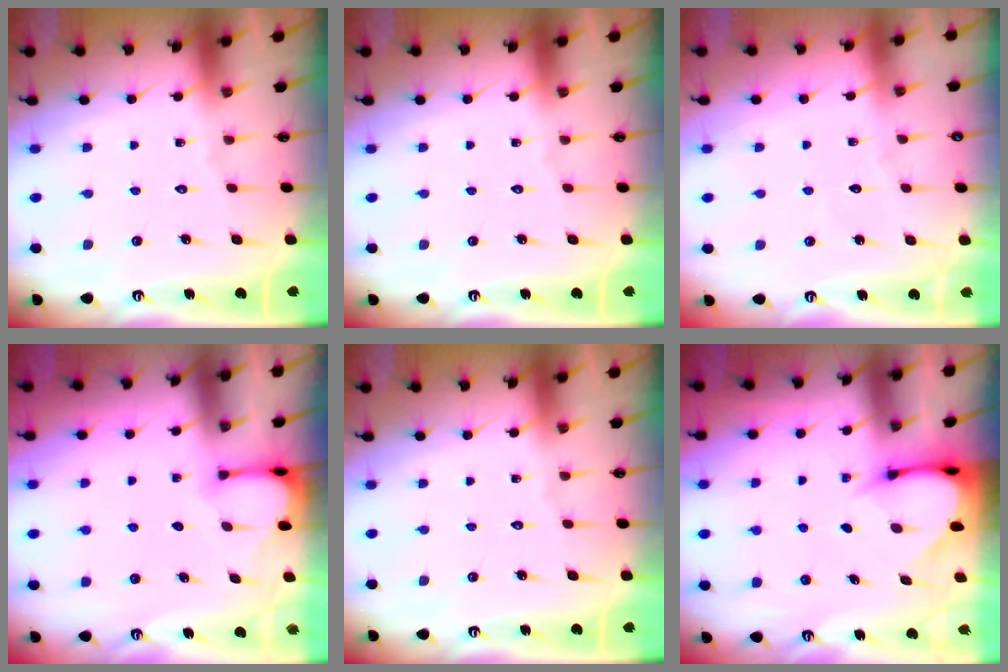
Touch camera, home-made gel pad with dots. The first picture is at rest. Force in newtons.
{"total": 0.0}
{"total": 2.1, "press": 2.1, "slide": 0.3}
{"total": 2.6, "press": 2.6, "slide": 0.3}
{"total": 0.0}
{"total": 3.4, "press": 3.4, "slide": 0.1}